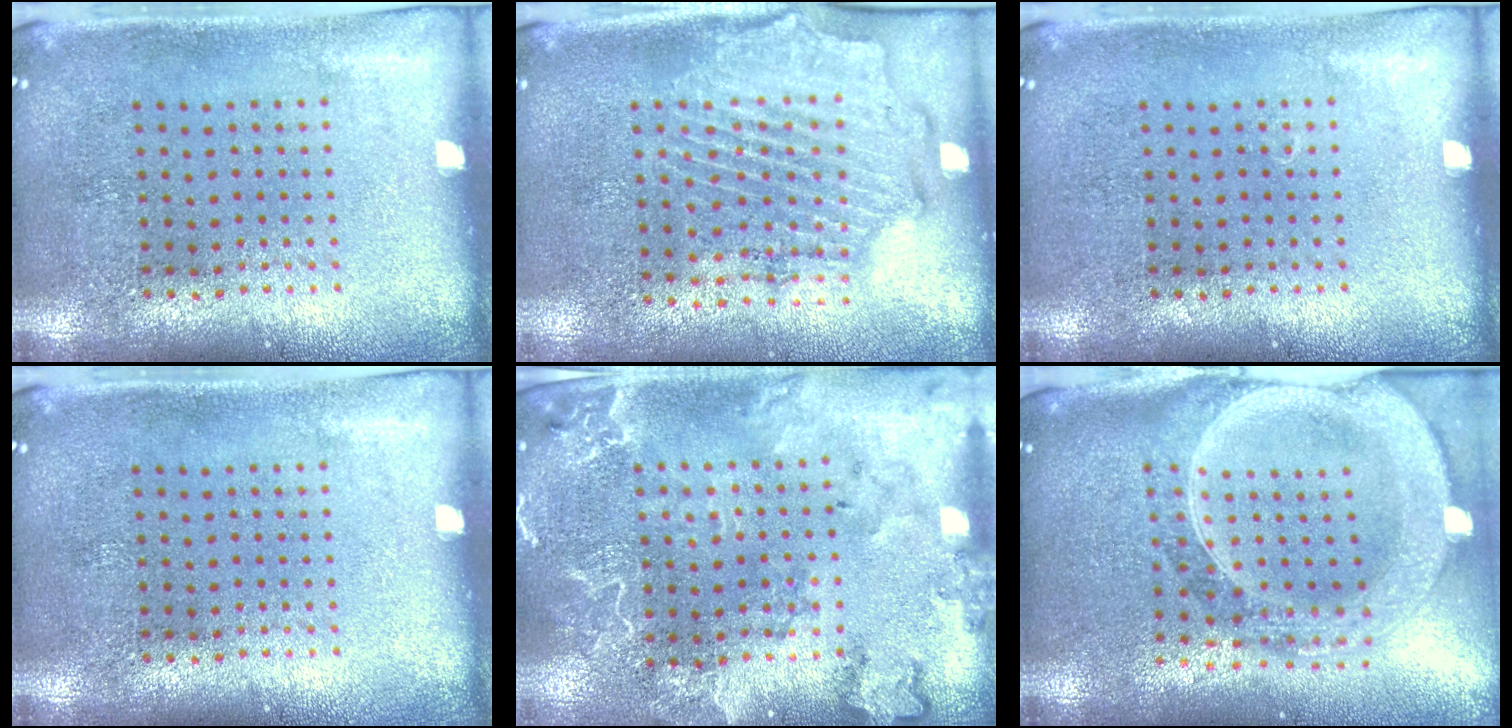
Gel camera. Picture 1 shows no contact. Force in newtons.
{"total": 1.8, "press": 1.7, "slide": 0.7}
{"total": 0.0}
{"total": 0.0}
{"total": 2.4, "press": 2.3, "slide": 0.6}
{"total": 2.9, "press": 2.5, "slide": 1.5}